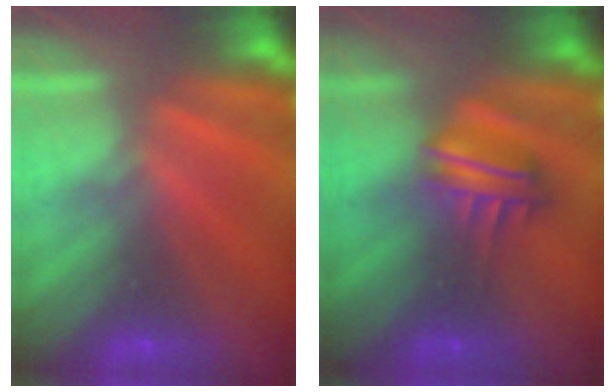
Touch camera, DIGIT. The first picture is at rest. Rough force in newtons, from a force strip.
{"total": 4.6}